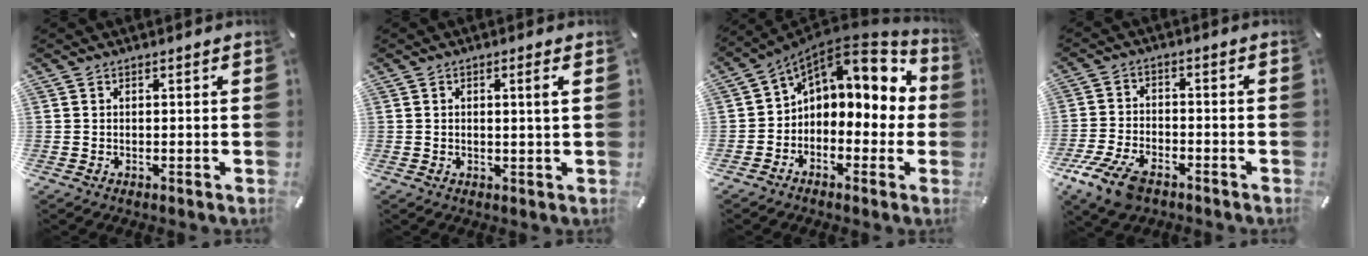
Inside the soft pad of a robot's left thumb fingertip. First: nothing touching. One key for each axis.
{"total": 2.4, "fx": 0.6, "fy": 0.1, "fz": 2.3, "tx": -0.036, "ty": -0.005, "tz": 0.005}
{"total": 9.3, "fx": 3.5, "fy": 6.6, "fz": 5.6, "tx": -0.095, "ty": -0.032, "tz": 0.057}
{"total": 9.6, "fx": -6.2, "fy": 5.0, "fz": 5.3, "tx": -0.117, "ty": 0.024, "tz": -0.115}